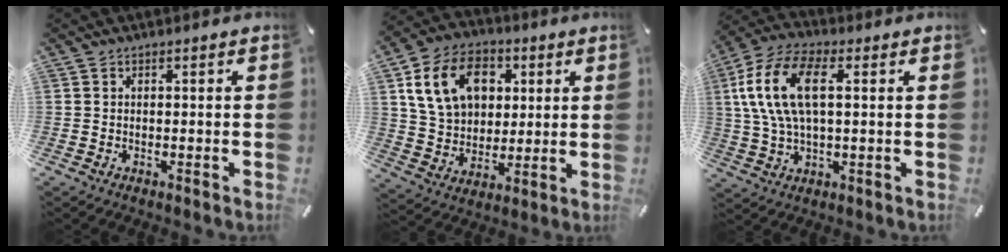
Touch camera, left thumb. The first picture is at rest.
{"total": 15.2, "force": [4.7, 11.9, 8.2], "torque": [-0.164, 0.009, 0.092]}
{"total": 14.2, "force": [3.5, 6.7, 12.1], "torque": [-0.274, -0.003, 0.056]}